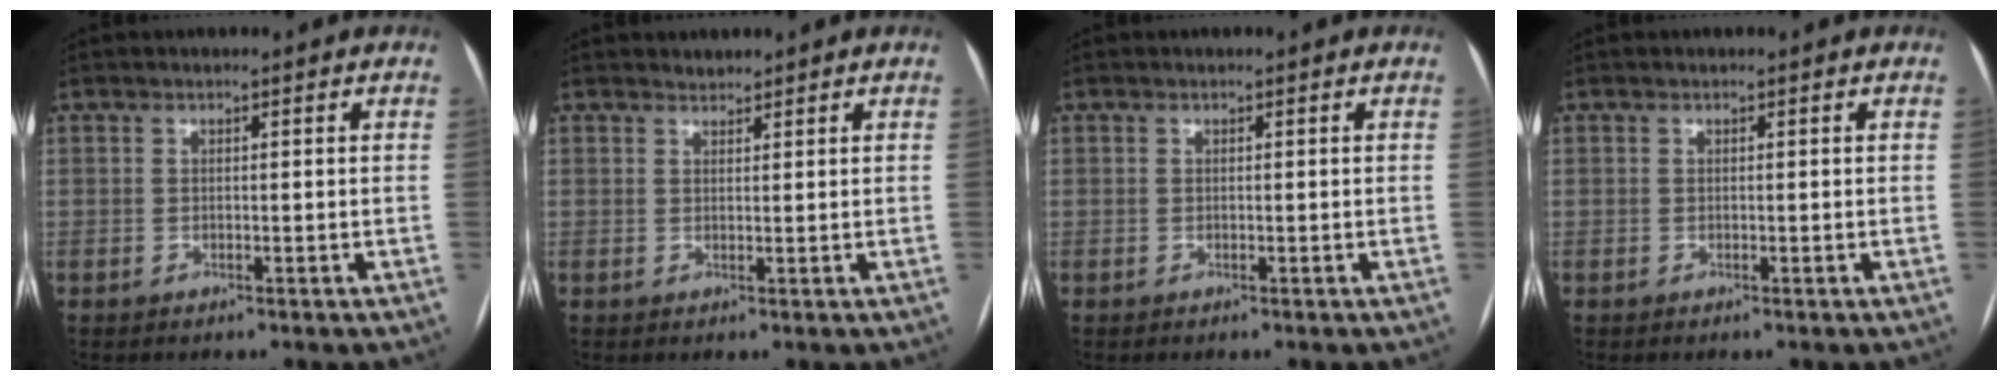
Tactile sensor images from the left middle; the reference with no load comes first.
{"total": 1.0, "force": [1.0, 0.2, -0.1], "torque": [-0.005, 0.003, 0.018]}
{"total": 0.0}
{"total": 0.0}